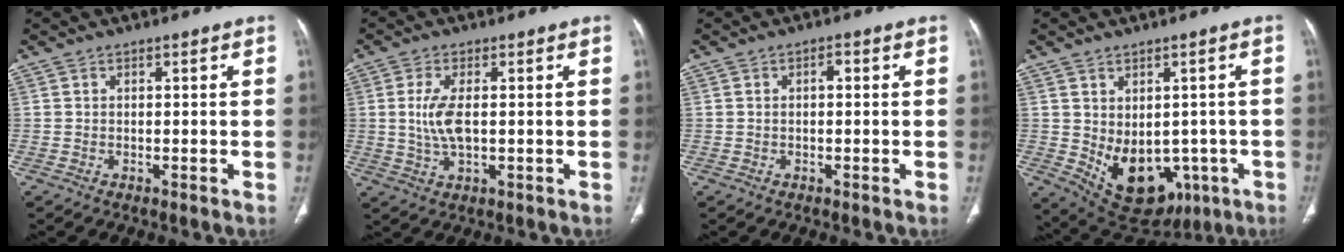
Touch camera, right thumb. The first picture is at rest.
{"total": 6.0, "force": [0.4, 2.6, 5.5], "torque": [-0.125, -0.005, 0.010]}
{"total": 1.3, "force": [0.1, 0.6, 1.1], "torque": [-0.020, 0.005, 0.001]}
{"total": 14.2, "force": [-3.5, 9.9, 9.6], "torque": [-0.113, 0.004, -0.016]}